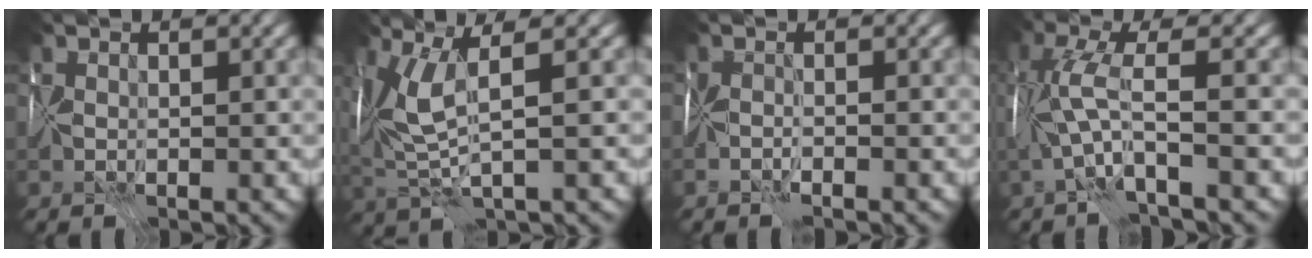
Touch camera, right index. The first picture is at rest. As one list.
[{"total": 5.8, "force": [1.6, 1.6, 5.3], "torque": [-0.143, 0.007, 0.035]}, {"total": 1.6, "force": [-1.4, 0.3, 0.7], "torque": [-0.017, -0.001, -0.037]}, {"total": 4.8, "force": [-1.4, 0.6, 4.5], "torque": [-0.107, 0.010, -0.039]}]